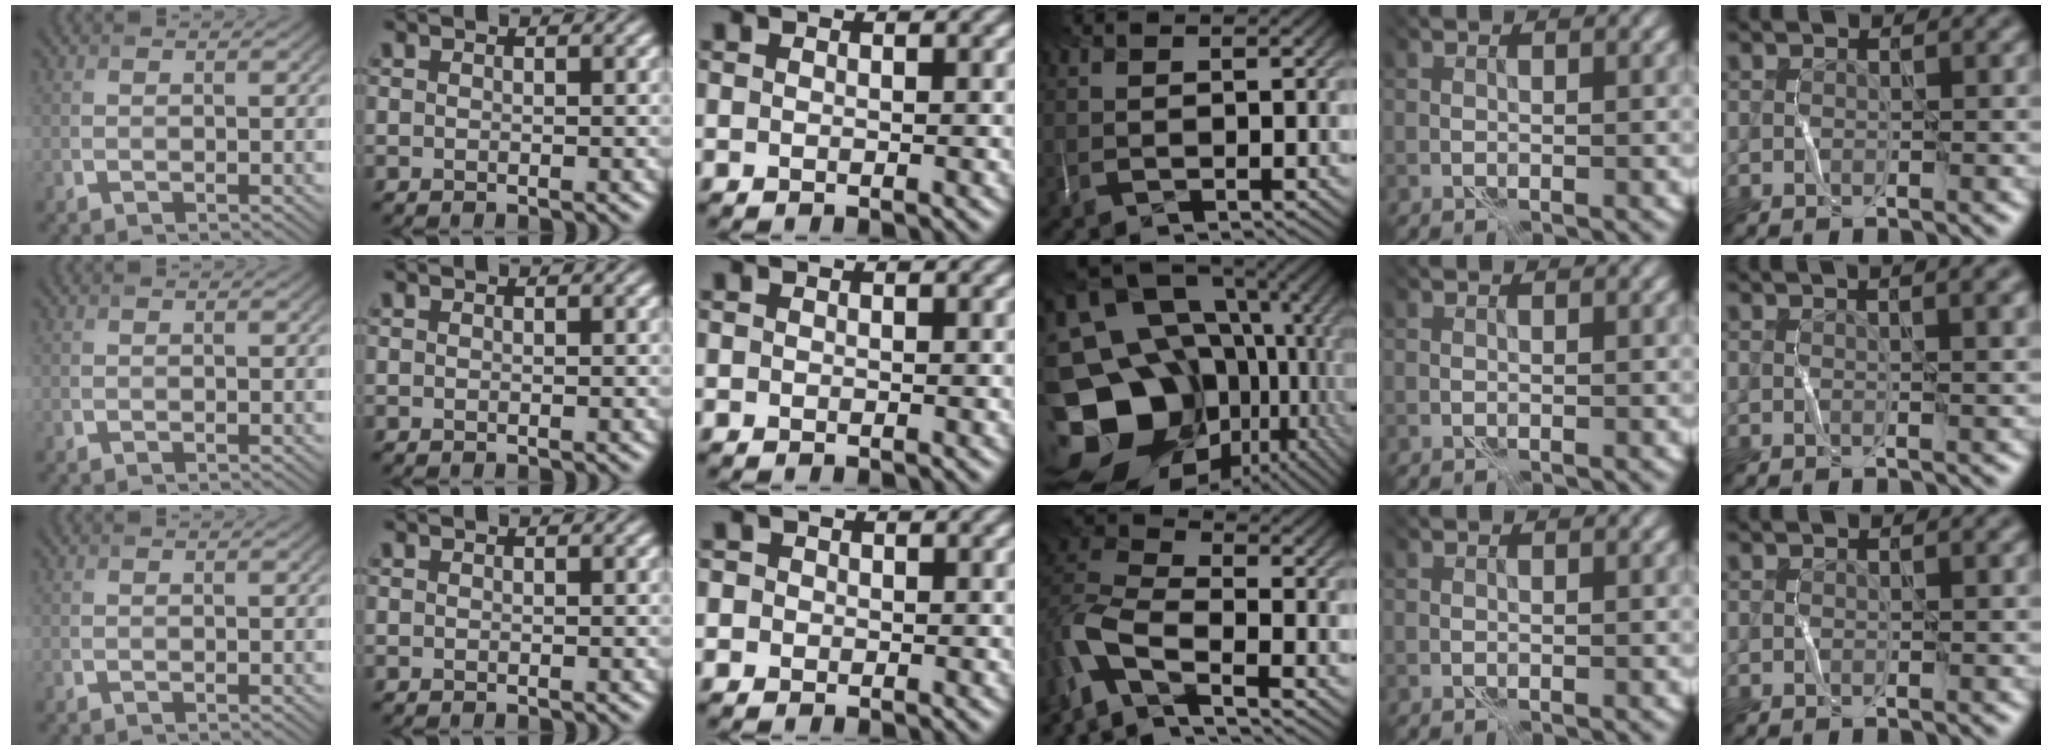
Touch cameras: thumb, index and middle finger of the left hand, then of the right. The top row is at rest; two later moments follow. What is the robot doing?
{"motion": "fold", "object": "bubble wrap"}